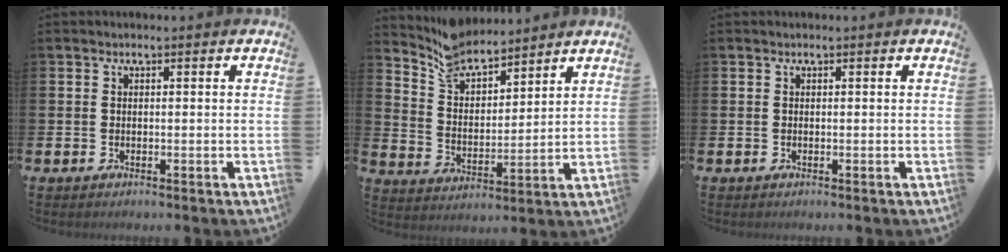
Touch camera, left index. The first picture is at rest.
{"total": 7.0, "force": [6.6, 2.0, 1.1], "torque": [-0.062, -0.041, 0.122]}
{"total": 0.0}